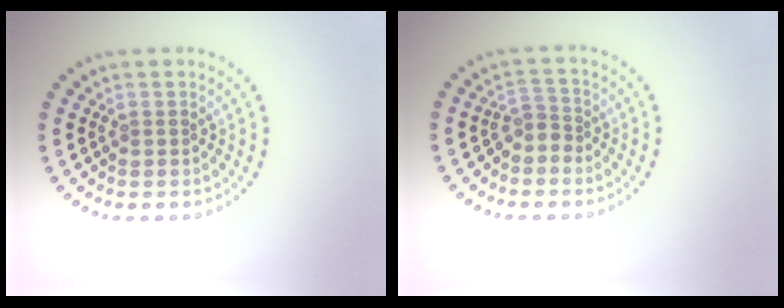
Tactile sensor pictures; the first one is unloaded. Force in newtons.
{"total": 1.8, "press": 1.2, "slide": 1.3}